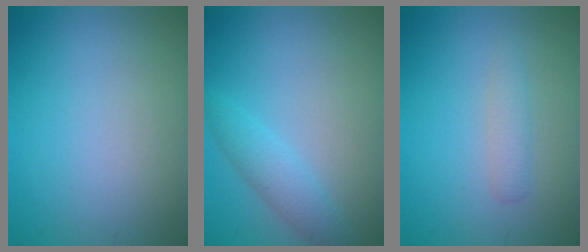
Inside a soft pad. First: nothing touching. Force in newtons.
{"total": 2.3, "press": 2.3, "slide": 0.2}
{"total": 1.5, "press": 1.5, "slide": 0.0}